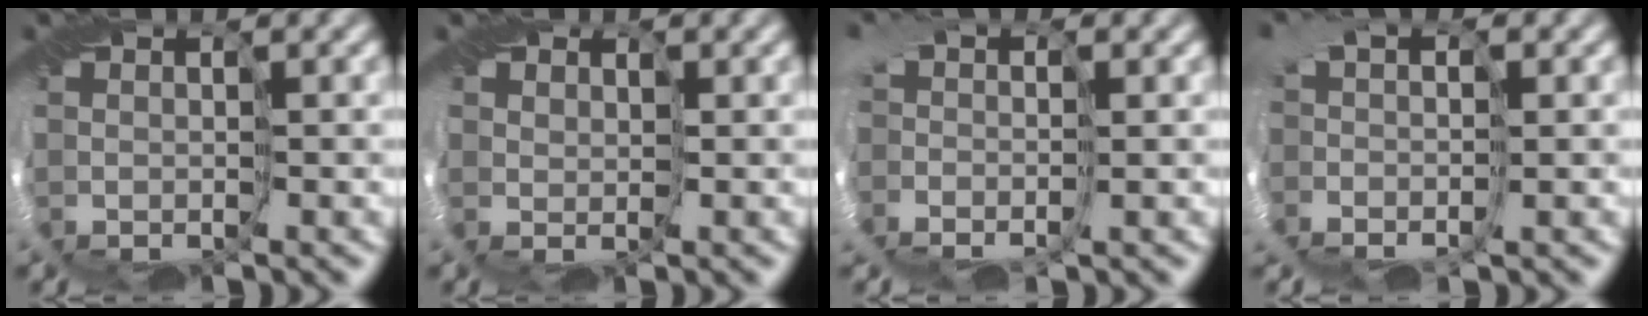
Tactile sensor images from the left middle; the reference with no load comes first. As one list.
[{"total": 2.3, "force": [1.1, 1.9, 0.8], "torque": [-0.014, 0.001, 0.010]}, {"total": 2.9, "force": [-0.6, 2.0, 2.1], "torque": [-0.030, 0.002, -0.014]}, {"total": 2.8, "force": [-0.2, 1.6, 2.2], "torque": [-0.031, 0.005, -0.009]}]